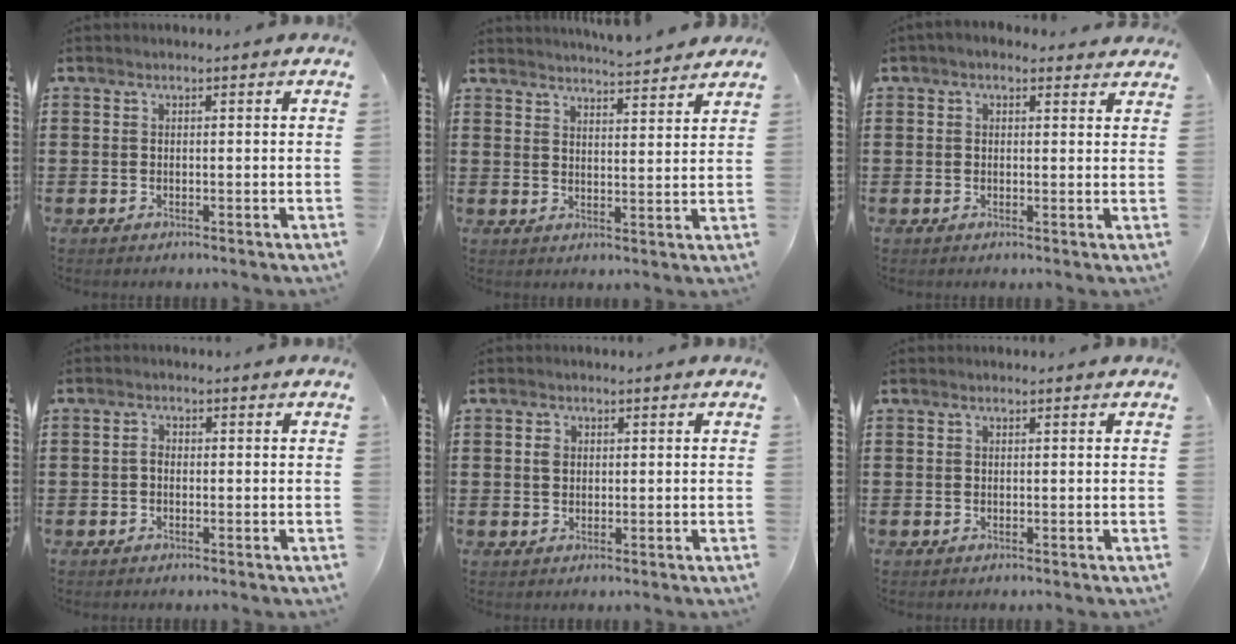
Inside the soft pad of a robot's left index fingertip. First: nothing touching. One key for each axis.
{"total": 4.0, "fx": 3.9, "fy": -0.2, "fz": 0.6, "tx": -0.025, "ty": -0.019, "tz": 0.071}
{"total": 1.8, "fx": 1.3, "fy": 0.9, "fz": 0.8, "tx": -0.019, "ty": 0.007, "tz": 0.023}
{"total": 1.6, "fx": -0.2, "fy": 1.0, "fz": 1.3, "tx": -0.027, "ty": 0.003, "tz": -0.005}
{"total": 1.6, "fx": 0.4, "fy": 1.2, "fz": 0.9, "tx": -0.019, "ty": 0.008, "tz": 0.007}
{"total": 0.0}